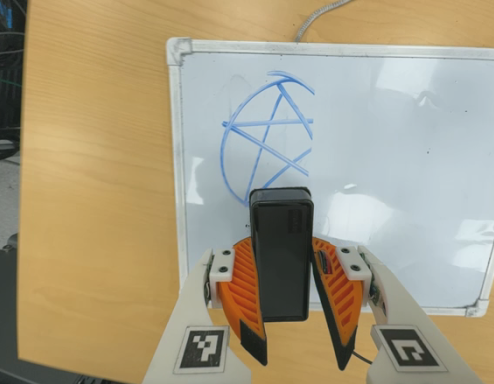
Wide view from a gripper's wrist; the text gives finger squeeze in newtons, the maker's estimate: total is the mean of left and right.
{"total": 8.7, "left": 8.5, "right": 8.8}